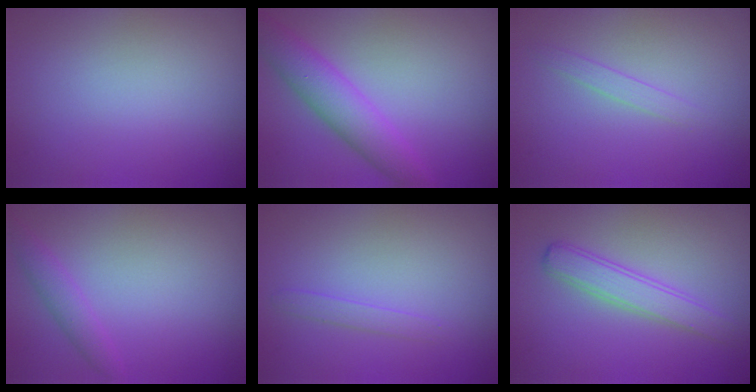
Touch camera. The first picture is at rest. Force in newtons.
{"total": 4.4, "press": 4.3, "slide": 0.2}
{"total": 1.0, "press": 1.0, "slide": 0.0}
{"total": 1.8, "press": 1.8, "slide": 0.2}
{"total": 1.0, "press": 1.0, "slide": 0.0}
{"total": 2.9, "press": 2.9, "slide": 0.0}